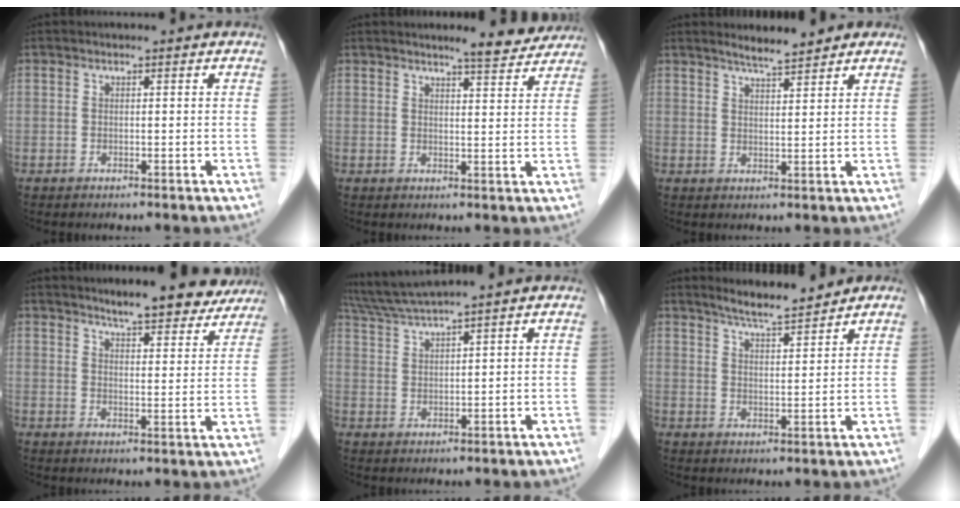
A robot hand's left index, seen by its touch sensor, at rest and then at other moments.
{"total": 5.5, "force": [5.2, 0.6, 1.7], "torque": [-0.028, -0.004, 0.058]}
{"total": 4.2, "force": [3.8, 0.5, 1.7], "torque": [-0.029, 0.009, 0.062]}
{"total": 11.9, "force": [10.7, 2.3, 4.9], "torque": [-0.052, -0.004, 0.129]}
{"total": 5.6, "force": [4.9, -1.9, 2.1], "torque": [-0.054, 0.005, 0.102]}
{"total": 5.9, "force": [5.4, 0.3, 2.4], "torque": [-0.043, 0.004, 0.096]}